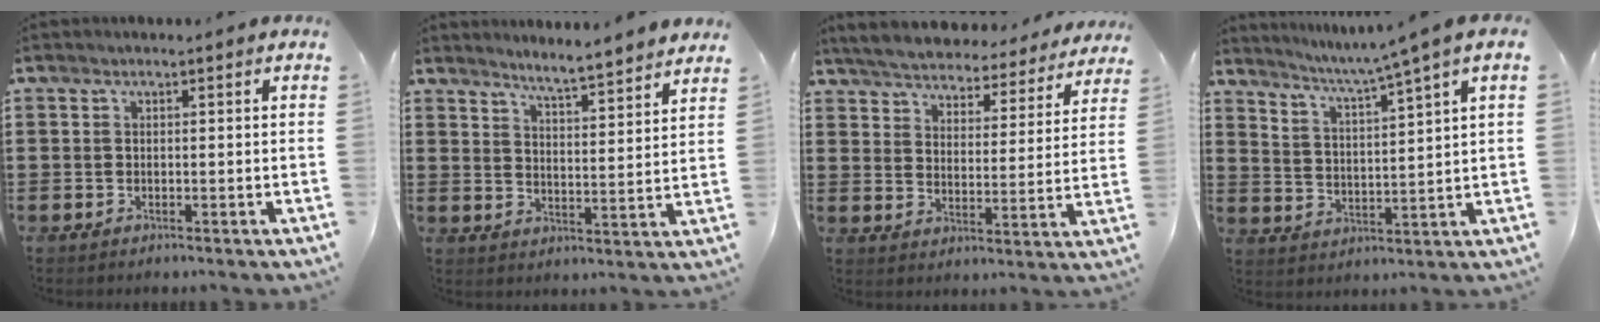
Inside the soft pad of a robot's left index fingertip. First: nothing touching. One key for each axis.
{"total": 4.6, "fx": 4.4, "fy": -0.9, "fz": 0.7, "tx": -0.034, "ty": -0.031, "tz": 0.074}
{"total": 4.9, "fx": 4.9, "fy": 0.0, "fz": 0.2, "tx": -0.033, "ty": -0.039, "tz": 0.081}
{"total": 4.1, "fx": 3.3, "fy": -1.2, "fz": 2.2, "tx": -0.061, "ty": -0.033, "tz": 0.044}